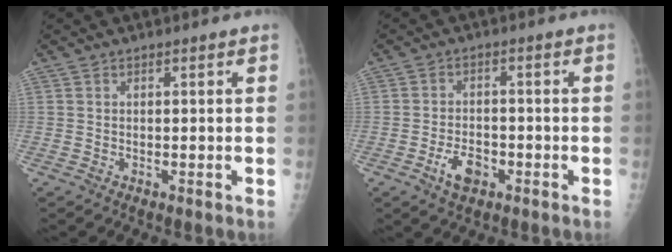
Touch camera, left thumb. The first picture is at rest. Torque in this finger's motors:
{"motor_torque": [0.07, 0.09, 0.37, 0.20, 0.03]}